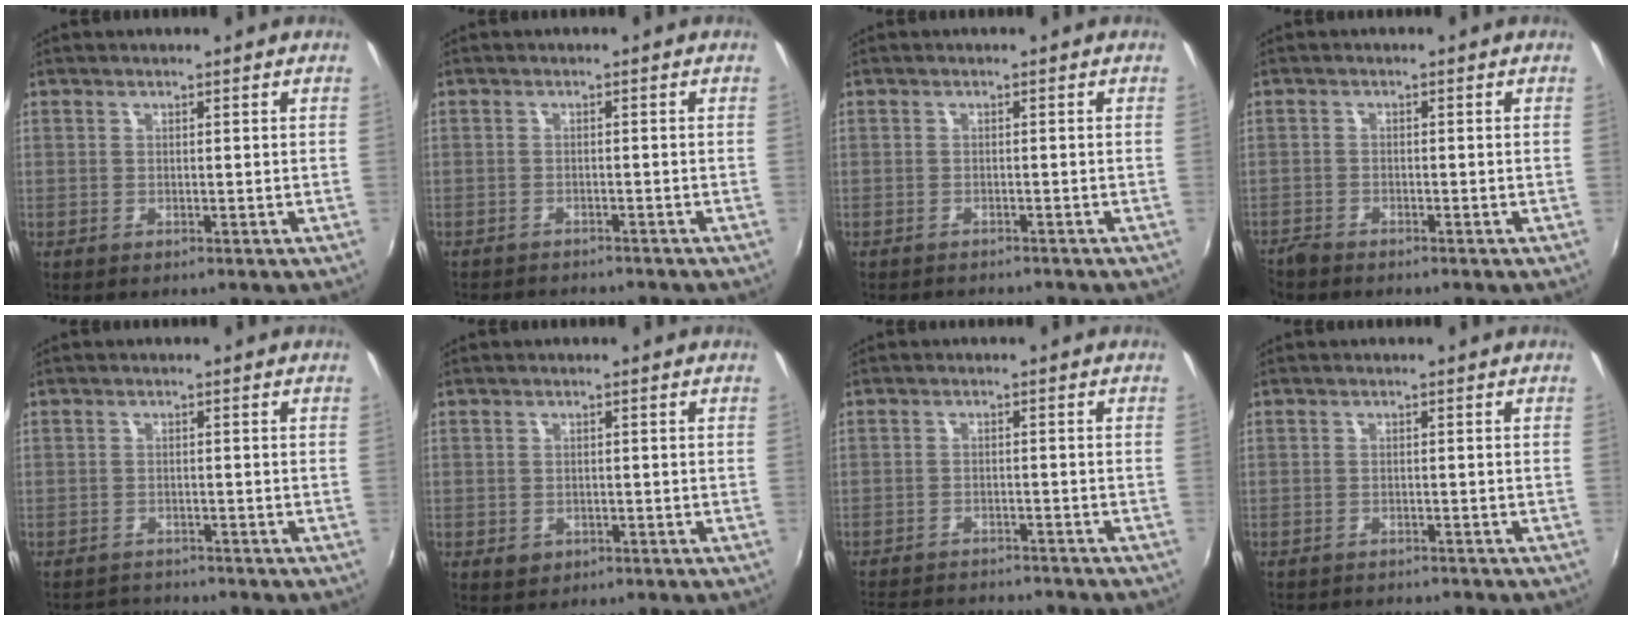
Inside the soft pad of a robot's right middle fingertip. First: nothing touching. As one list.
[{"total": 6.6, "force": [-6.2, 1.4, 1.9], "torque": [-0.052, -0.016, -0.092]}, {"total": 3.5, "force": [-3.4, 0.7, 0.9], "torque": [-0.027, -0.014, -0.051]}, {"total": 2.4, "force": [-2.2, 0.7, 0.4], "torque": [-0.017, -0.009, -0.047]}, {"total": 3.9, "force": [-3.7, 1.2, -0.1], "torque": [-0.014, 0.005, -0.065]}, {"total": 2.1, "force": [-0.8, 1.7, 0.8], "torque": [-0.016, -0.003, -0.010]}, {"total": 12.4, "force": [-11.3, 2.7, 4.4], "torque": [-0.104, -0.009, -0.165]}, {"total": 4.7, "force": [-4.4, 1.0, 1.3], "torque": [-0.037, -0.015, -0.066]}]